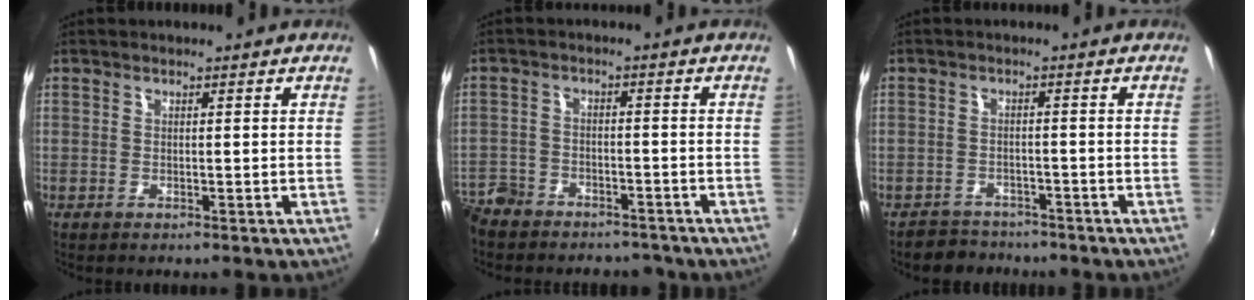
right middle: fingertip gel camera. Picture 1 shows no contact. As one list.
[{"total": 12.7, "force": [-9.6, 7.6, 3.3], "torque": [-0.110, 0.016, -0.152]}, {"total": 5.1, "force": [-4.4, 2.5, 0.2], "torque": [-0.021, 0.006, -0.073]}]